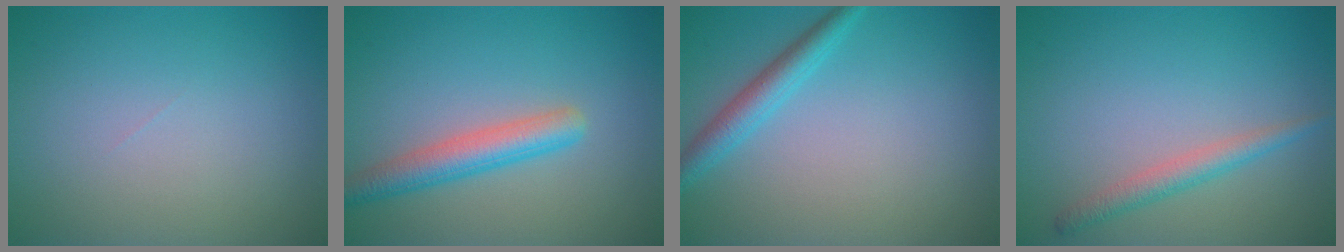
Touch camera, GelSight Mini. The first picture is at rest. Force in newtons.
{"total": 3.6, "press": 3.6, "slide": 0.1}
{"total": 2.6, "press": 2.6, "slide": 0.1}
{"total": 2.0, "press": 2.0, "slide": 0.0}